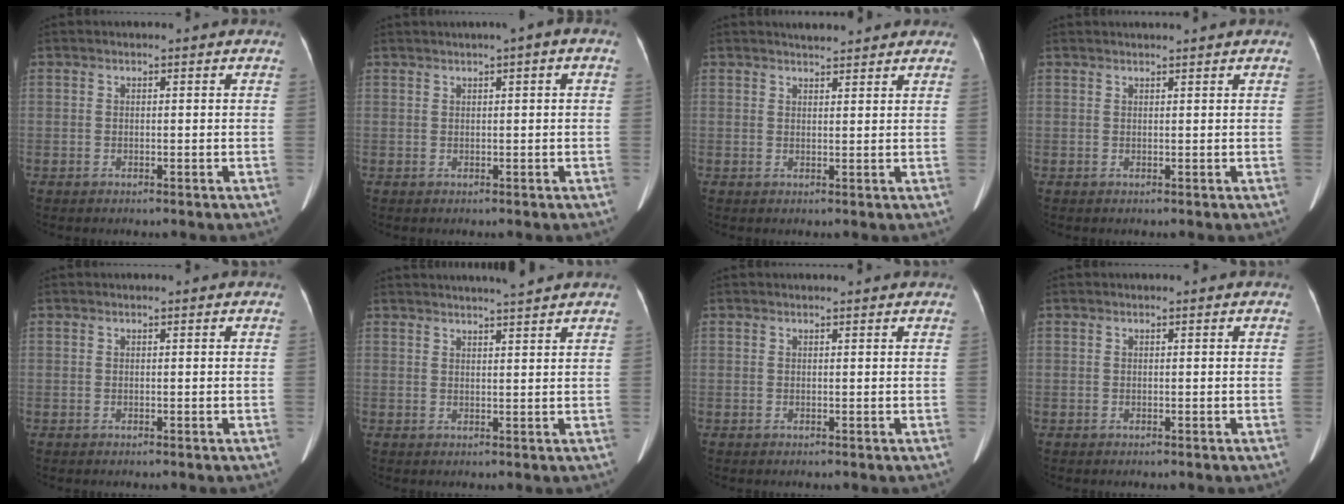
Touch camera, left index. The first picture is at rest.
{"total": 2.4, "force": [0.8, 0.0, 2.3], "torque": [-0.037, 0.011, 0.011]}
{"total": 4.6, "force": [4.2, 0.9, 1.5], "torque": [-0.023, 0.016, 0.051]}
{"total": 2.7, "force": [2.5, -0.4, 0.9], "torque": [-0.013, 0.019, 0.038]}
{"total": 0.0}
{"total": 6.2, "force": [5.6, -0.9, 2.4], "torque": [-0.035, 0.009, 0.072]}
{"total": 1.7, "force": [1.7, -0.1, 0.4], "torque": [-0.012, 0.011, 0.021]}
{"total": 0.0}